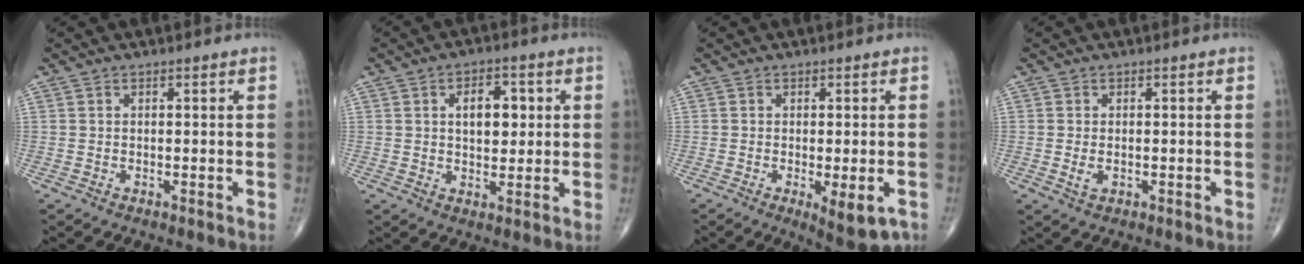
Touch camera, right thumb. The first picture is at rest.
{"total": 7.1, "force": [1.4, 4.2, 5.5], "torque": [-0.056, 0.001, 0.021]}
{"total": 6.4, "force": [-2.3, 2.2, 5.5], "torque": [-0.073, -0.011, -0.026]}
{"total": 1.9, "force": [-0.3, 1.1, 1.5], "torque": [-0.031, -0.004, -0.005]}